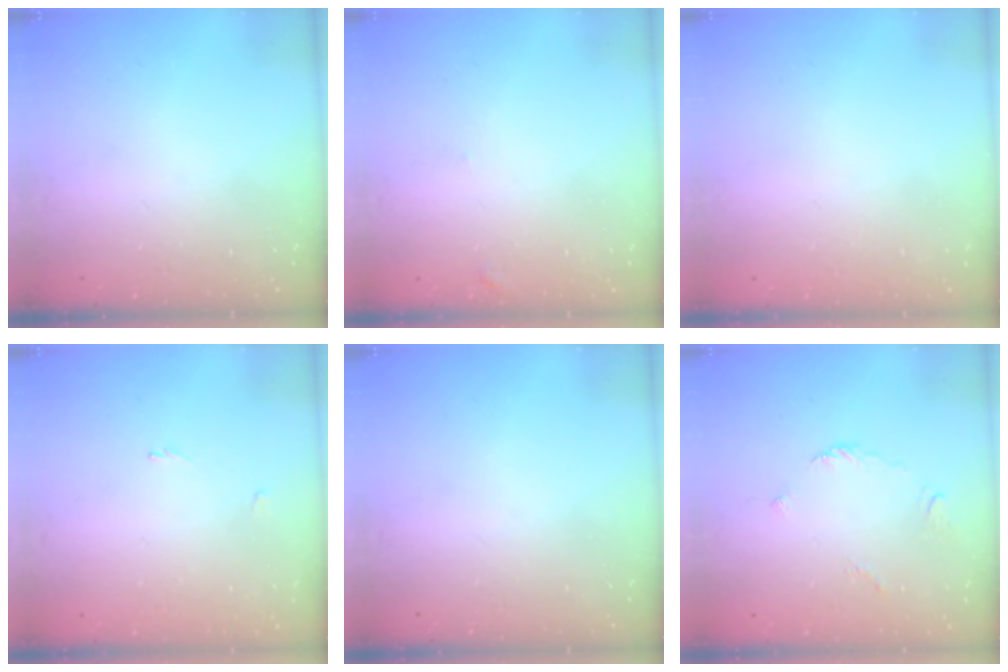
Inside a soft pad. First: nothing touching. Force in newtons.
{"total": 4.5, "press": 4.5, "slide": 0.4}
{"total": 1.9, "press": 1.9, "slide": 0.1}
{"total": 0.8, "press": 0.7, "slide": 0.4}
{"total": 0.0}
{"total": 2.7, "press": 2.7, "slide": 0.5}